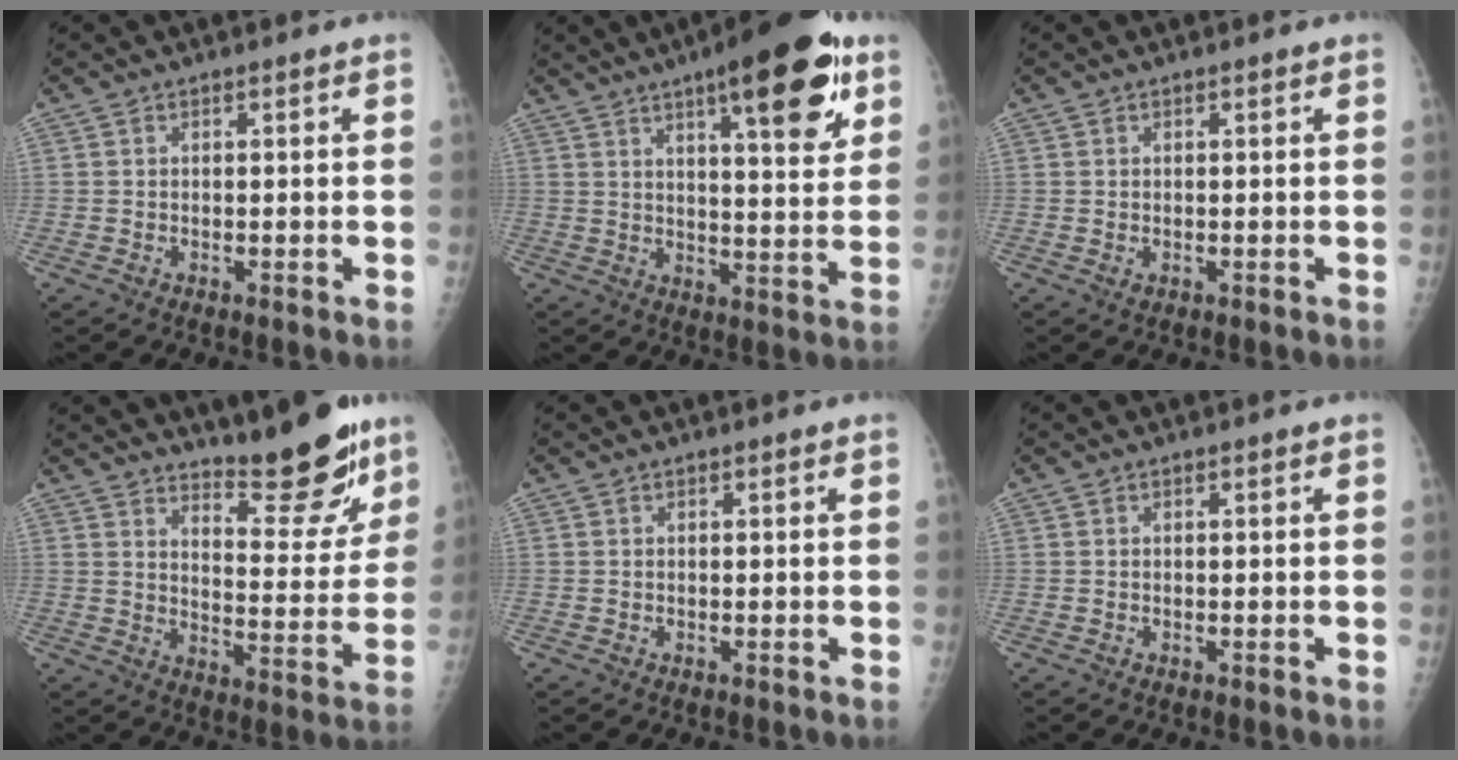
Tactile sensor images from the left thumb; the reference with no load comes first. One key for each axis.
{"total": 17.9, "fx": 9.5, "fy": 5.0, "fz": 14.3, "tx": -0.169, "ty": -0.037, "tz": 0.130}
{"total": 1.0, "fx": 0.3, "fy": 0.5, "fz": 0.9, "tx": -0.014, "ty": -0.002, "tz": 0.008}
{"total": 15.6, "fx": 12.5, "fy": 4.0, "fz": 8.5, "tx": -0.082, "ty": -0.104, "tz": 0.182}
{"total": 0.0}
{"total": 0.0}